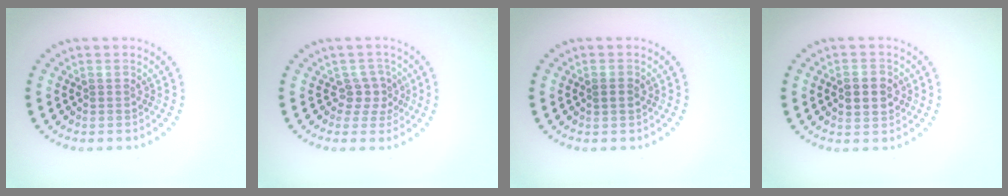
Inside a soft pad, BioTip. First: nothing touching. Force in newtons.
{"total": 2.1, "press": 1.7, "slide": 1.3}
{"total": 1.0, "press": 1.0, "slide": 0.2}
{"total": 3.0, "press": 3.0, "slide": 0.1}